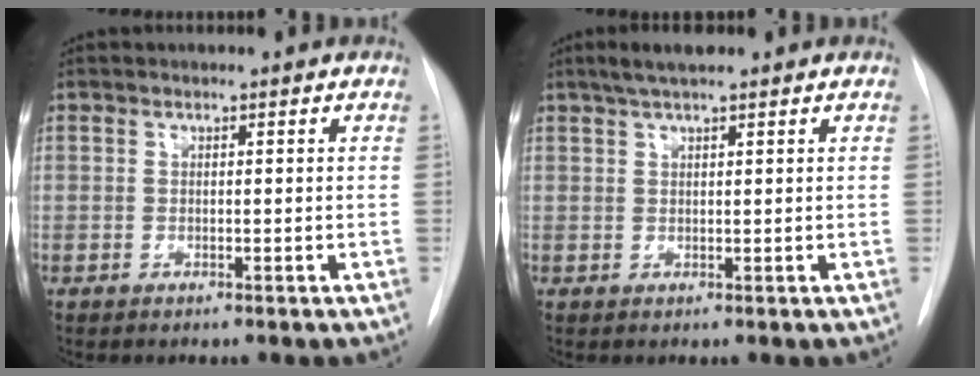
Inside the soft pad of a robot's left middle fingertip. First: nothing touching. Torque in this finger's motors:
{"motor_torque": [0.31, -0.27, 0.02, 0.02]}